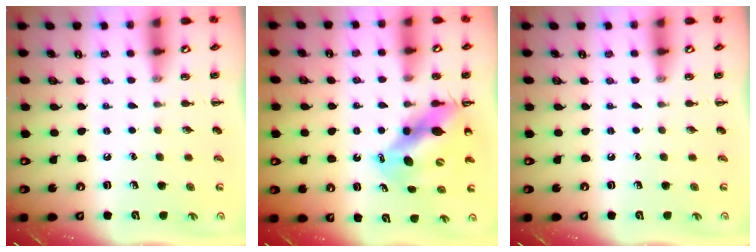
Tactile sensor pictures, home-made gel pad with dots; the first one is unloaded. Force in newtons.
{"total": 11.3, "press": 10.8, "slide": 3.1}
{"total": 0.0}